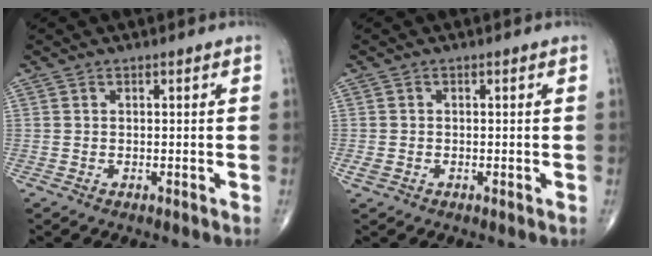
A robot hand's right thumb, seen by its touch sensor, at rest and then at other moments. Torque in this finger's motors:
{"motor_torque": [0.57, 0.27, 0.14, -0.46, 0.02]}